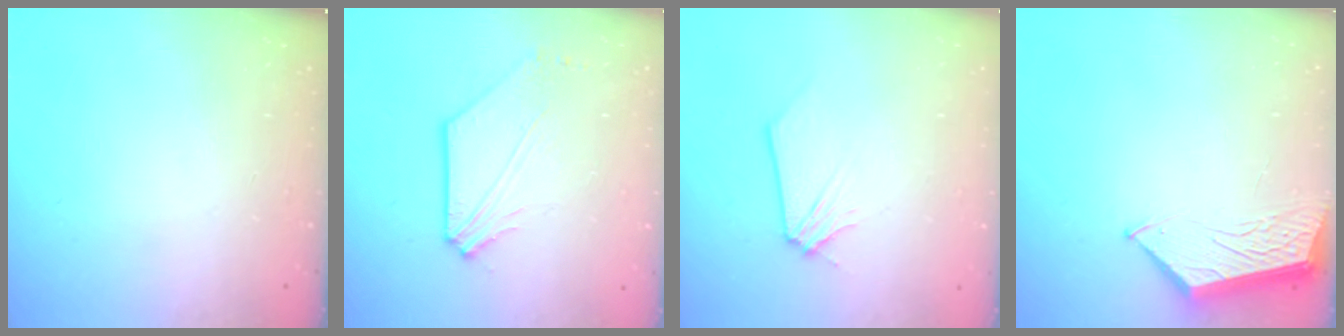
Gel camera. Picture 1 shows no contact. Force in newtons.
{"total": 6.8, "press": 6.8, "slide": 0.8}
{"total": 0.0}
{"total": 4.5, "press": 4.4, "slide": 0.4}